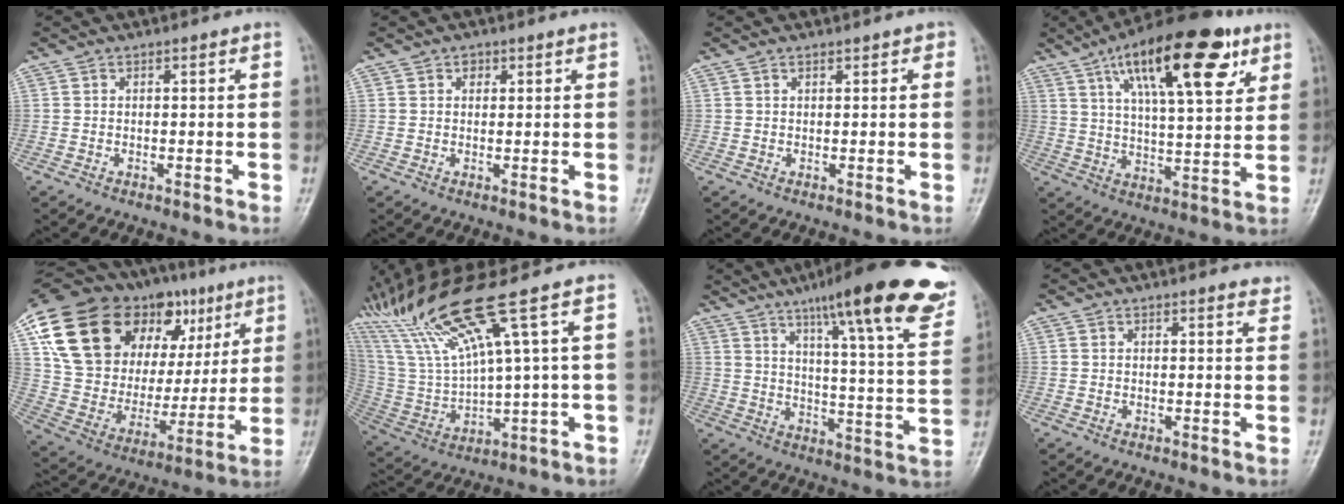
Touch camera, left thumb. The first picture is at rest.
{"total": 1.4, "force": [0.7, 1.1, 0.6], "torque": [0.002, -0.002, 0.008]}
{"total": 1.2, "force": [0.7, 0.6, 0.7], "torque": [-0.003, -0.001, 0.007]}
{"total": 21.5, "force": [10.7, 7.5, 17.0], "torque": [-0.244, -0.023, 0.170]}
{"total": 31.2, "force": [14.2, 18.3, 20.9], "torque": [-0.320, 0.016, 0.251]}
{"total": 19.5, "force": [11.7, 0.4, 15.6], "torque": [-0.317, -0.025, 0.229]}
{"total": 26.4, "force": [17.1, 4.3, 19.7], "torque": [-0.256, -0.051, 0.229]}
{"total": 1.9, "force": [1.8, 0.4, 0.6], "torque": [-0.003, -0.010, 0.015]}